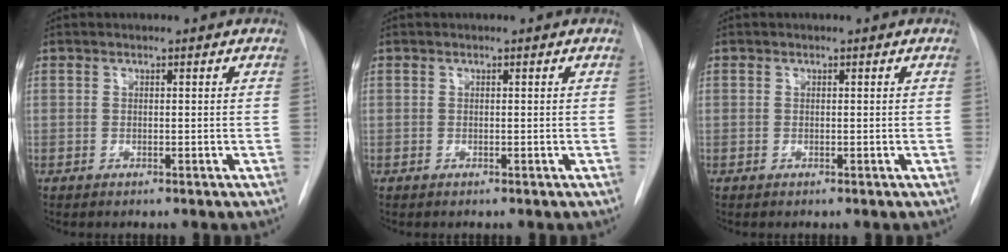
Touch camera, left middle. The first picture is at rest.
{"total": 0.0}
{"total": 0.0}